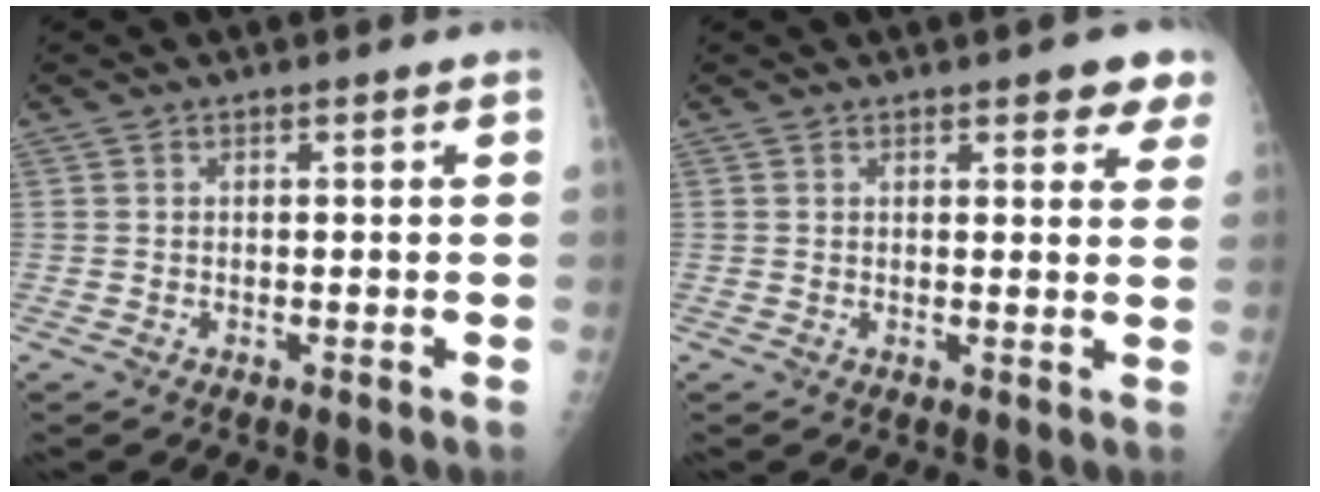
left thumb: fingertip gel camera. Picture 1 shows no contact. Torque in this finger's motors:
{"motor_torque": [-0.03, 0.15, 0.14, 0.08, 0.01]}